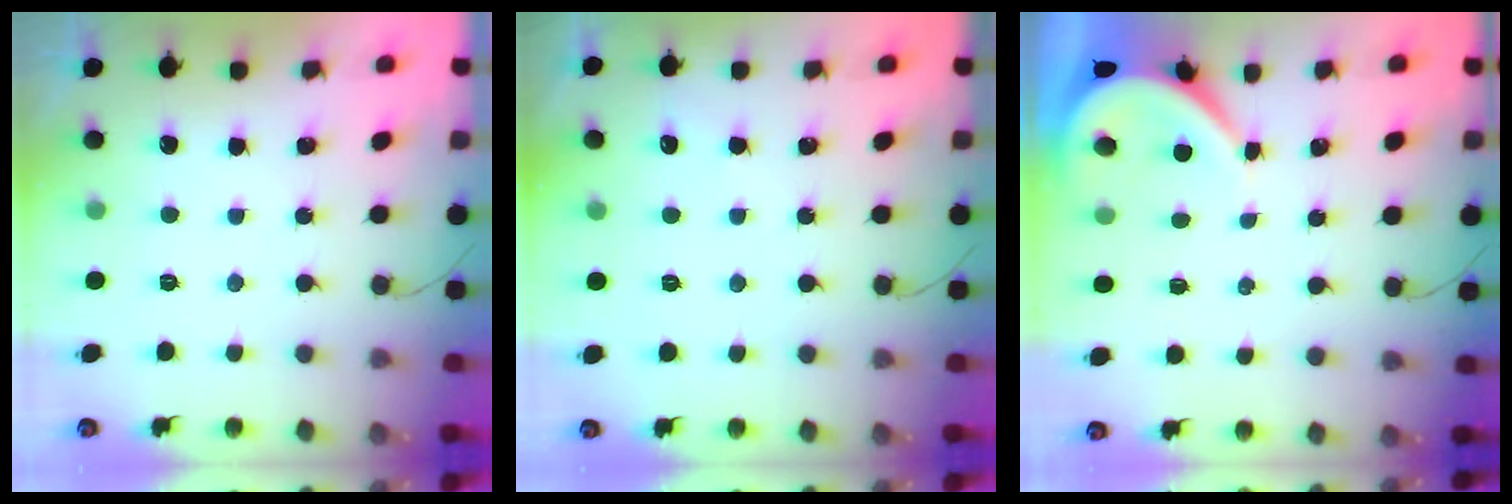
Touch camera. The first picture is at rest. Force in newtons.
{"total": 2.7, "press": 2.6, "slide": 0.5}
{"total": 4.3, "press": 4.3, "slide": 0.1}